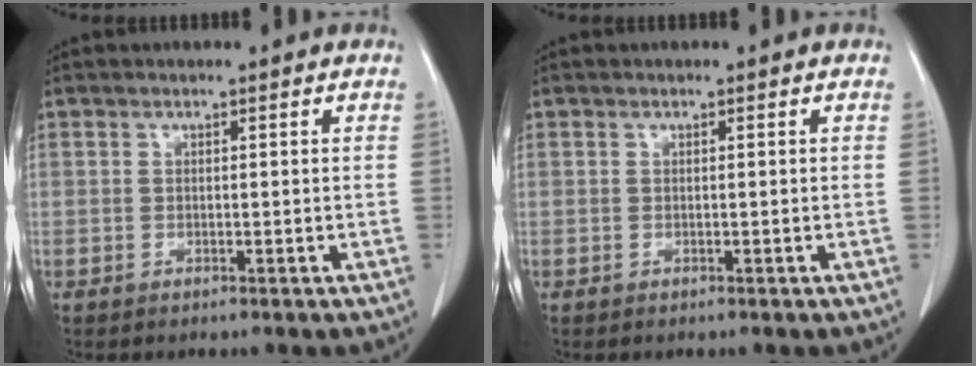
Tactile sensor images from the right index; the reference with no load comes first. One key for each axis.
{"total": 0.0}